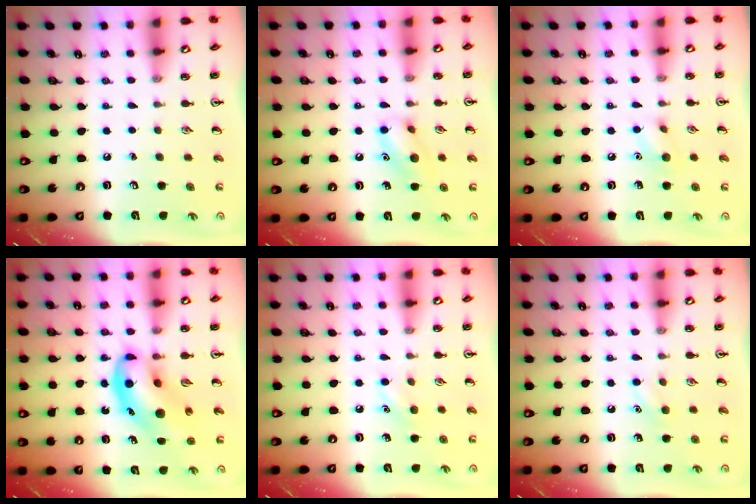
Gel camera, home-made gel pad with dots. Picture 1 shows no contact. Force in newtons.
{"total": 9.8, "press": 9.8, "slide": 0.6}
{"total": 7.3, "press": 7.0, "slide": 2.0}
{"total": 12.6, "press": 12.1, "slide": 3.3}
{"total": 6.4, "press": 6.1, "slide": 2.0}
{"total": 6.2, "press": 5.9, "slide": 2.1}